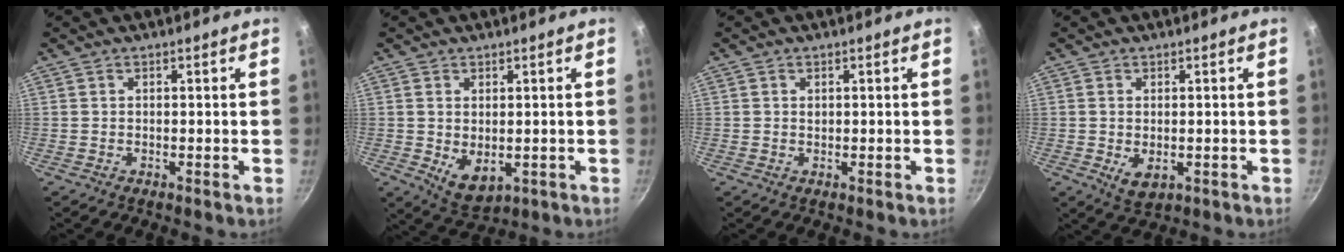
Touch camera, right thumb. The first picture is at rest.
{"total": 5.9, "force": [-0.3, 3.7, 4.6], "torque": [-0.070, -0.020, 0.010]}
{"total": 0.5, "force": [0.2, 0.4, 0.3], "torque": [-0.003, -0.001, 0.005]}
{"total": 4.1, "force": [-0.6, 2.5, 3.2], "torque": [-0.052, -0.015, -0.004]}